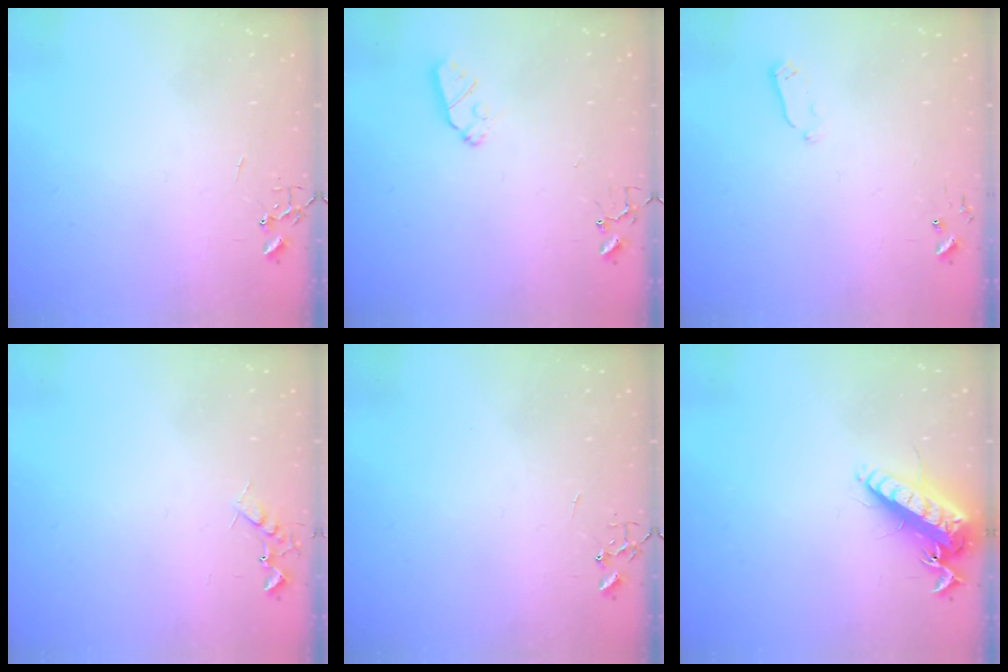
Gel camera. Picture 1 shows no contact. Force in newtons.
{"total": 7.3, "press": 7.2, "slide": 0.5}
{"total": 2.9, "press": 2.9, "slide": 0.4}
{"total": 6.6, "press": 6.5, "slide": 0.7}
{"total": 0.0}
{"total": 14.6, "press": 14.4, "slide": 2.8}